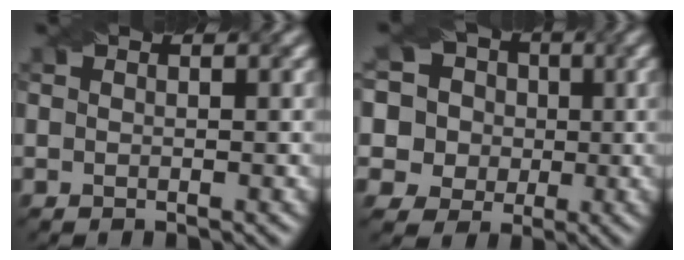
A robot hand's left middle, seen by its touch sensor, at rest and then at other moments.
{"total": 9.1, "force": [1.7, 8.3, 3.5], "torque": [-0.079, 0.030, -0.006]}